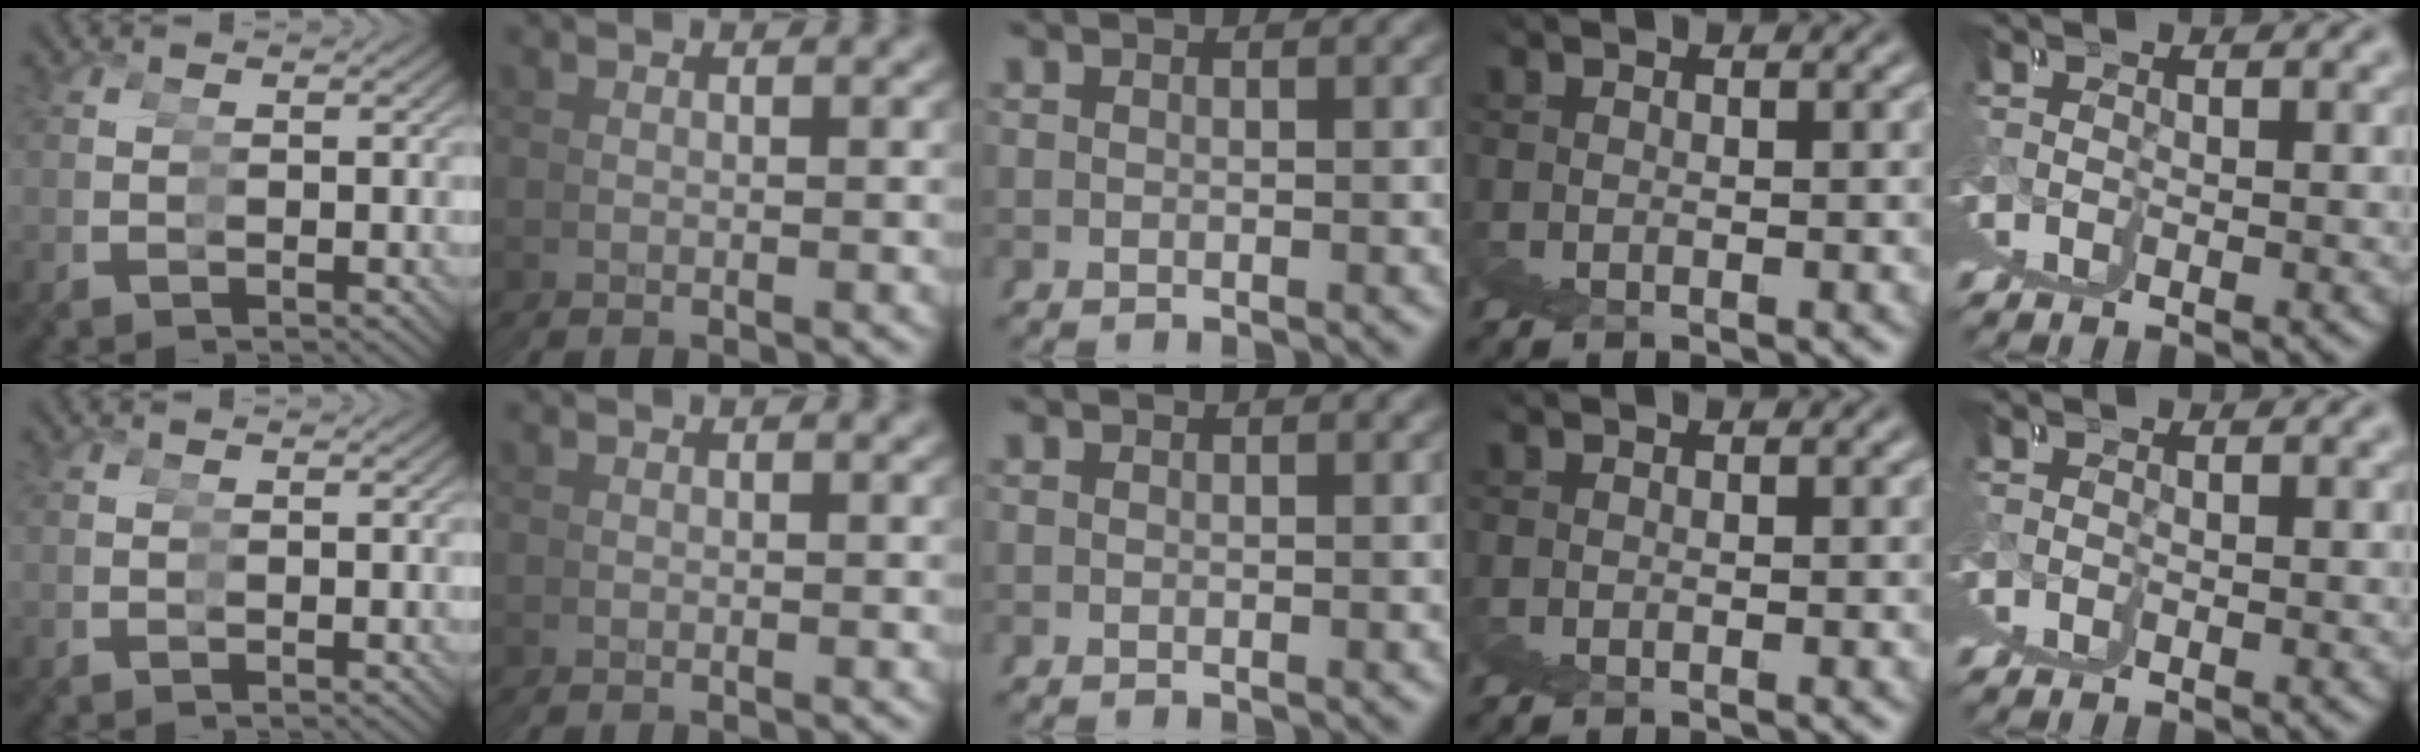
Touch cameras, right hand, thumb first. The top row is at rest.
{}